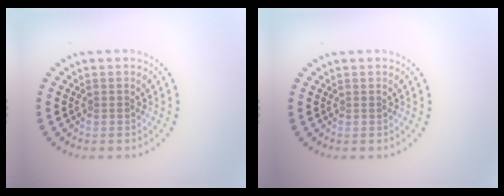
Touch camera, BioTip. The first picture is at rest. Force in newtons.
{"total": 0.0}